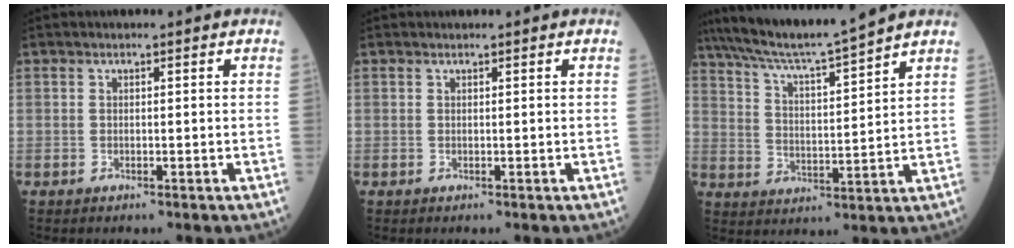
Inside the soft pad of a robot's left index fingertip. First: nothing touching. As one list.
[{"total": 0.0}, {"total": 12.3, "force": [11.2, -1.5, 5.0], "torque": [-0.094, 0.002, 0.193]}]